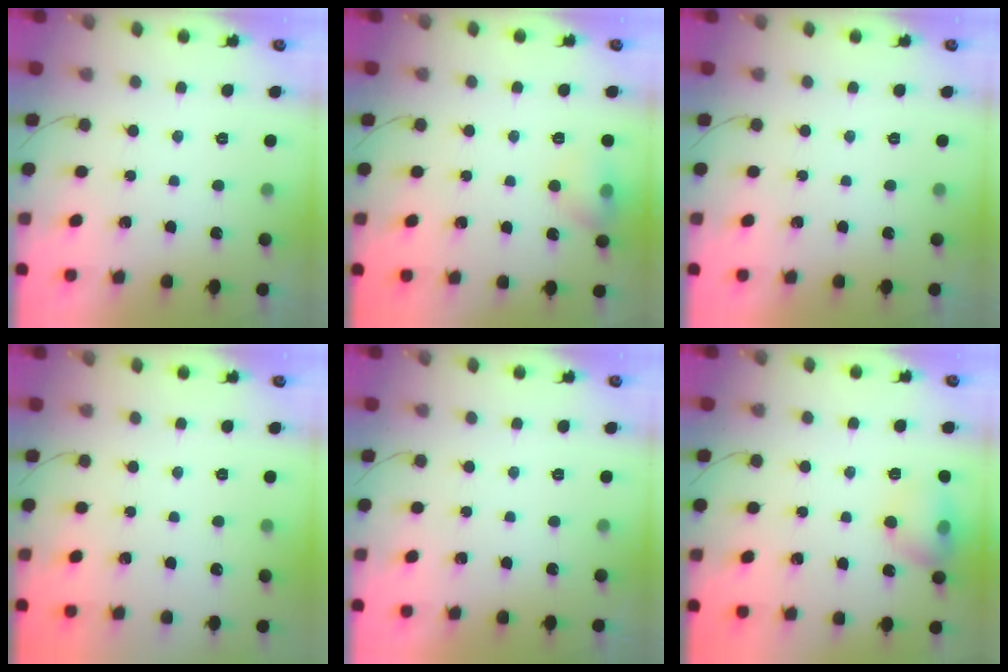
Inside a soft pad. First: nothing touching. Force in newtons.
{"total": 7.2, "press": 7.0, "slide": 1.6}
{"total": 0.0}
{"total": 0.0}
{"total": 0.0}
{"total": 10.0, "press": 9.9, "slide": 1.5}